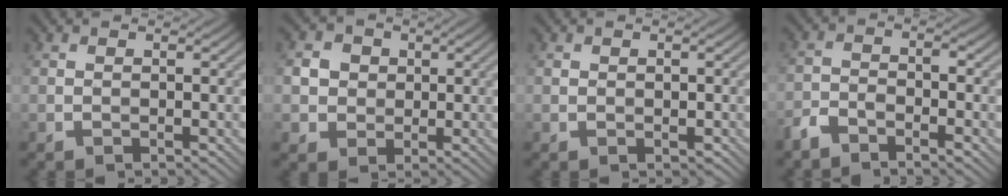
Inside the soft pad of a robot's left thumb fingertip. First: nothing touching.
{"total": 4.5, "force": [0.7, 4.2, 1.6], "torque": [-0.054, 0.001, 0.006]}
{"total": 0.9, "force": [0.1, 0.8, 0.4], "torque": [-0.009, -0.004, 0.004]}
{"total": 4.0, "force": [-3.0, 1.1, 2.3], "torque": [-0.047, -0.003, -0.070]}